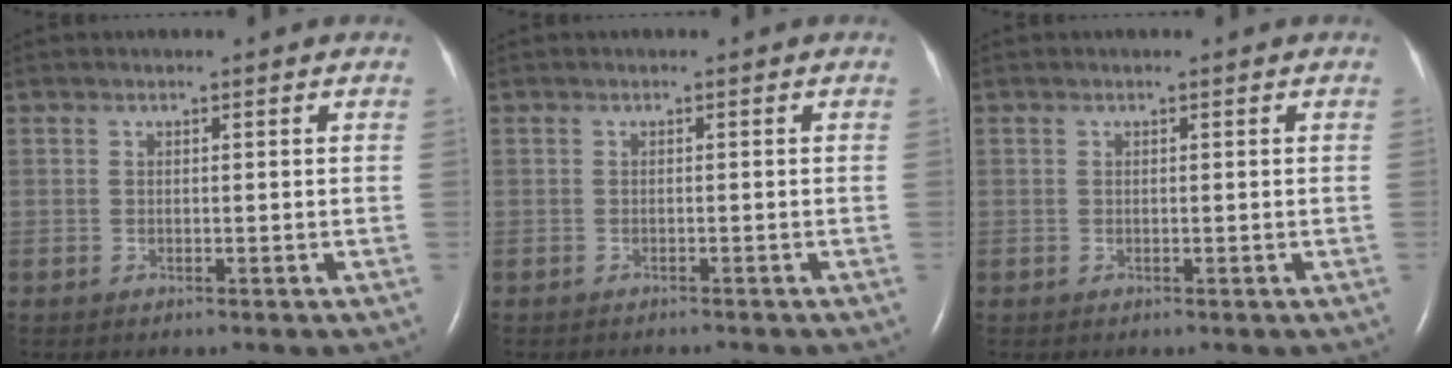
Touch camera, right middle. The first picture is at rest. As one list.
[{"total": 2.4, "force": [-2.3, 0.1, 0.7], "torque": [-0.009, -0.004, -0.028]}, {"total": 0.0}]